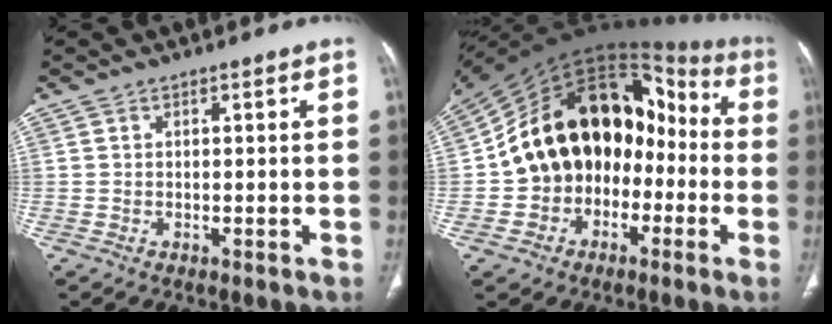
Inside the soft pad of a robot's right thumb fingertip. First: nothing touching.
{"total": 23.0, "force": [-2.4, 16.9, 15.5], "torque": [-0.214, 0.070, -0.039]}